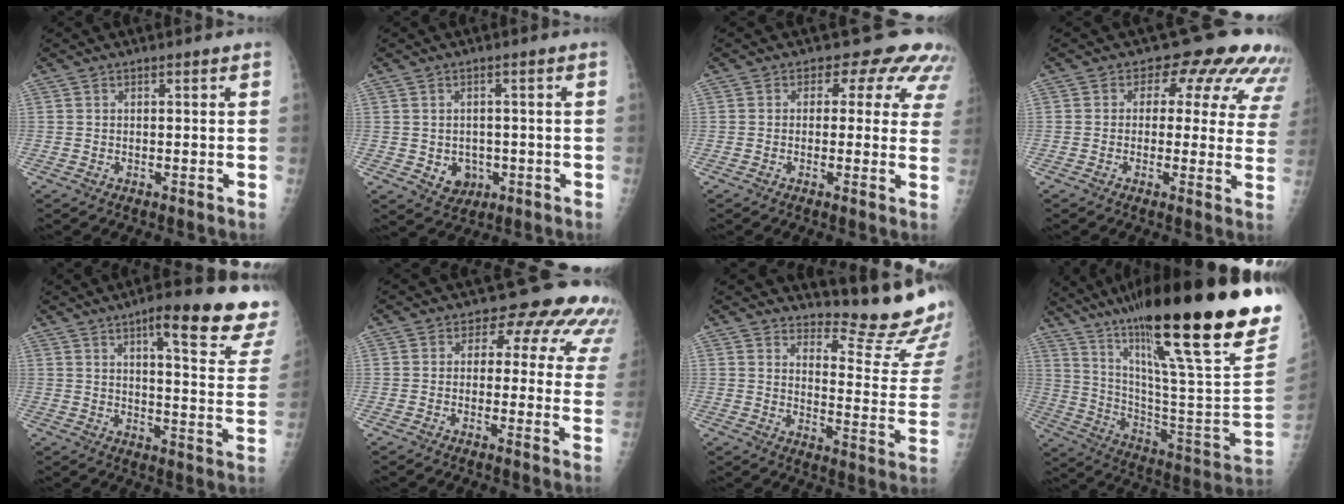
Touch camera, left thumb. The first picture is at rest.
{"total": 4.5, "force": [-0.9, 3.8, 2.2], "torque": [-0.012, 0.002, 0.000]}
{"total": 8.8, "force": [5.6, 5.7, 3.8], "torque": [0.006, -0.012, 0.037]}
{"total": 13.1, "force": [7.3, 8.2, 7.1], "torque": [-0.029, -0.015, 0.059]}
{"total": 19.7, "force": [14.3, 3.5, 13.0], "torque": [-0.138, -0.072, 0.169]}
{"total": 12.1, "force": [7.2, 7.4, 6.3], "torque": [-0.020, -0.018, 0.057]}
{"total": 16.7, "force": [15.1, 2.7, 6.4], "torque": [-0.051, -0.178, 0.181]}
{"total": 36.4, "force": [23.2, 4.7, 27.6], "torque": [-0.363, -0.074, 0.362]}